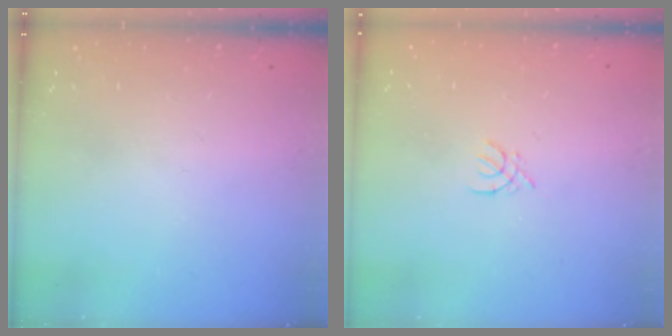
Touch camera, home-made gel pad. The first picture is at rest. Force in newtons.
{"total": 1.8, "press": 1.8, "slide": 0.4}